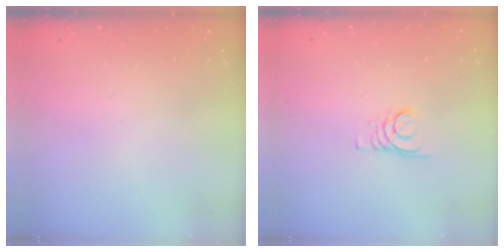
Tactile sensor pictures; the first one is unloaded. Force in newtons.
{"total": 1.8, "press": 1.8, "slide": 0.2}